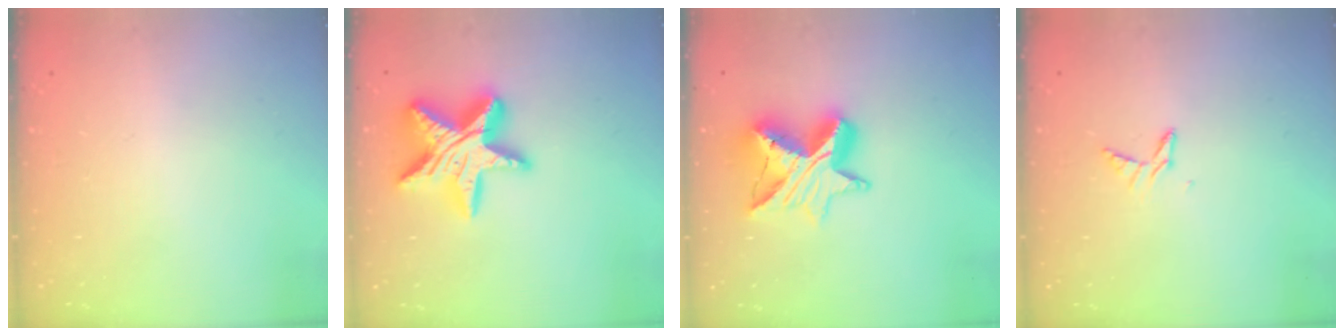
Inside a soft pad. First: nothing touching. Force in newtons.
{"total": 18.1, "press": 18.1, "slide": 1.3}
{"total": 12.1, "press": 12.1, "slide": 1.0}
{"total": 4.9, "press": 4.8, "slide": 0.5}